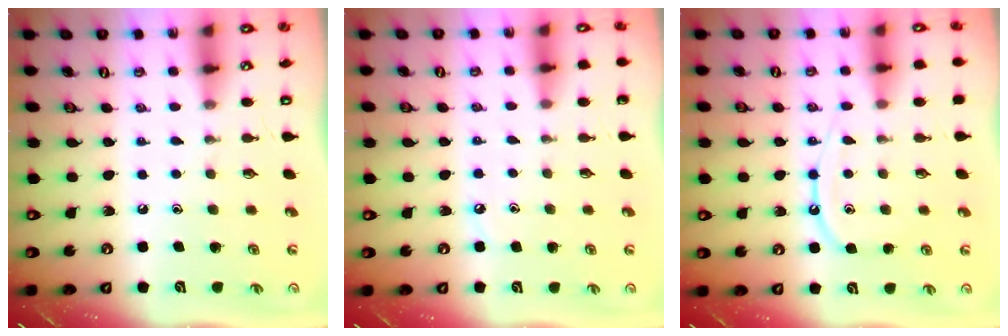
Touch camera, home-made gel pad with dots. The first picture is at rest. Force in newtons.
{"total": 2.8, "press": 2.7, "slide": 0.4}
{"total": 9.8, "press": 9.7, "slide": 0.9}